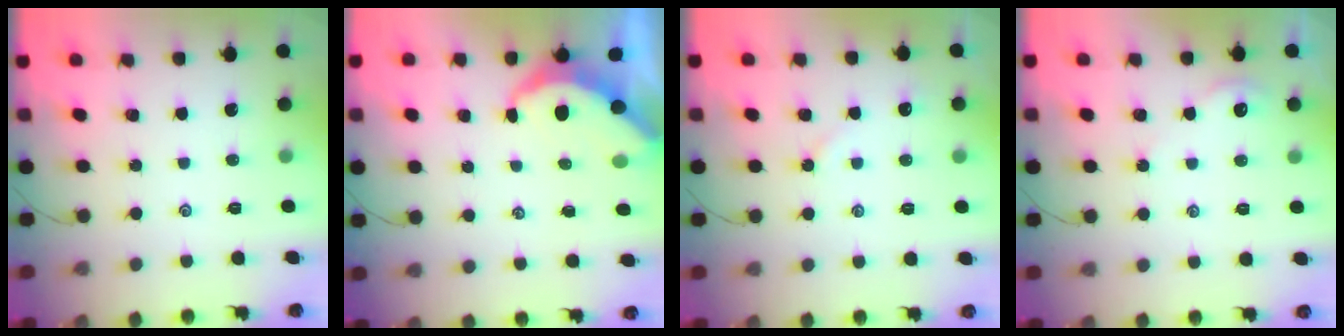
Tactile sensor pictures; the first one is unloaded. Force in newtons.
{"total": 4.7, "press": 4.7, "slide": 0.4}
{"total": 4.0, "press": 4.0, "slide": 0.4}
{"total": 2.8, "press": 2.7, "slide": 0.4}